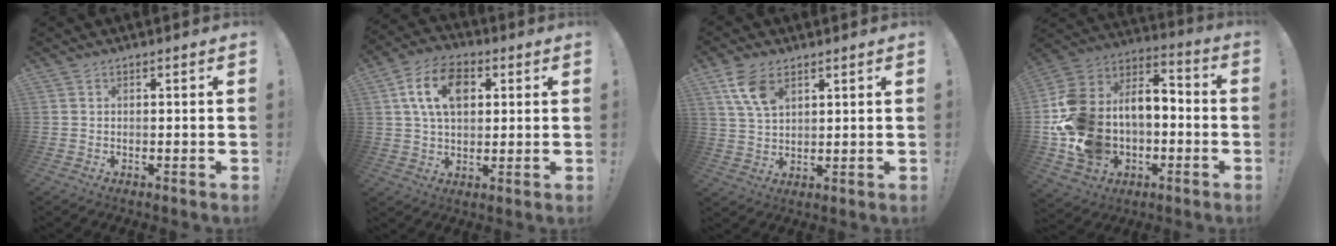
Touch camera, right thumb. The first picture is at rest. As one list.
[{"total": 13.6, "force": [4.0, 8.9, 9.4], "torque": [-0.168, 0.014, 0.077]}, {"total": 9.0, "force": [4.9, 4.9, 5.8], "torque": [-0.109, -0.016, 0.094]}, {"total": 17.5, "force": [-2.8, 14.0, 10.1], "torque": [-0.210, 0.005, -0.029]}]